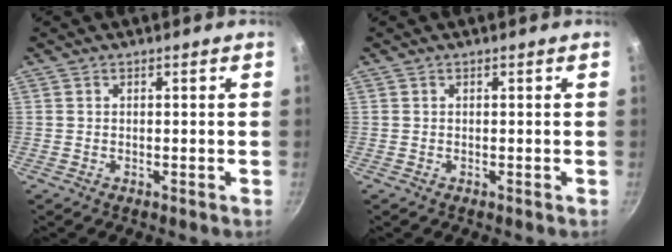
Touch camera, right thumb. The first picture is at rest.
{"total": 0.0}